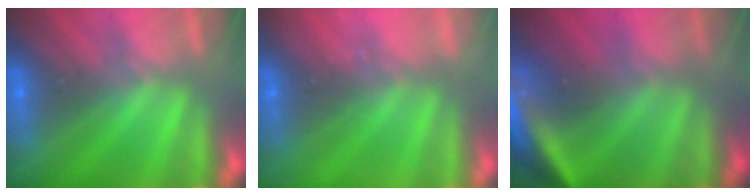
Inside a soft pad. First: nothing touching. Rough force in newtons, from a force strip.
{"total": 2.3}
{"total": 4.6}